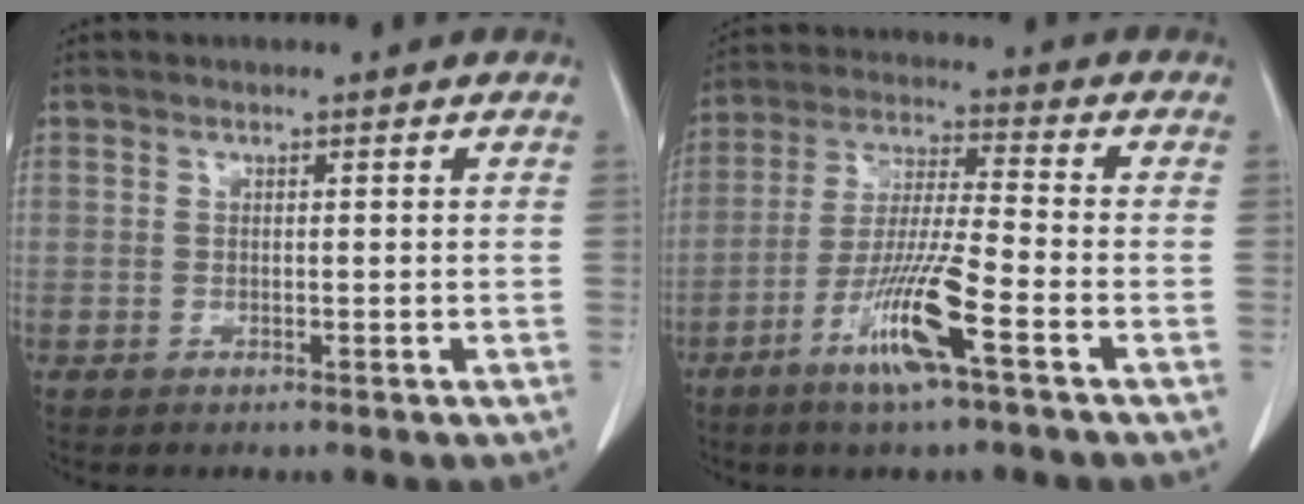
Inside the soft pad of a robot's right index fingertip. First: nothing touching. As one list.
[{"total": 11.1, "force": [-5.5, 0.0, 9.7], "torque": [-0.189, -0.013, -0.109]}]